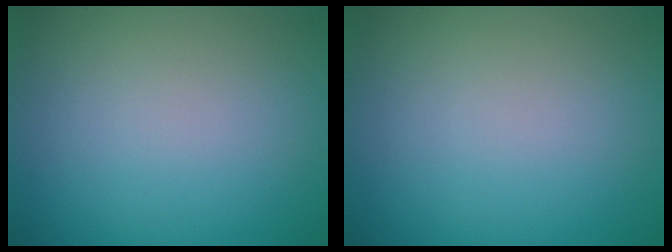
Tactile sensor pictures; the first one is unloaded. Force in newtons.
{"total": 0.0}